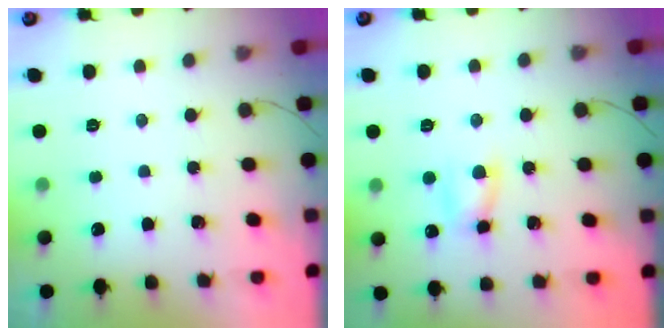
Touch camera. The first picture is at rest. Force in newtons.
{"total": 5.2, "press": 5.2, "slide": 0.6}